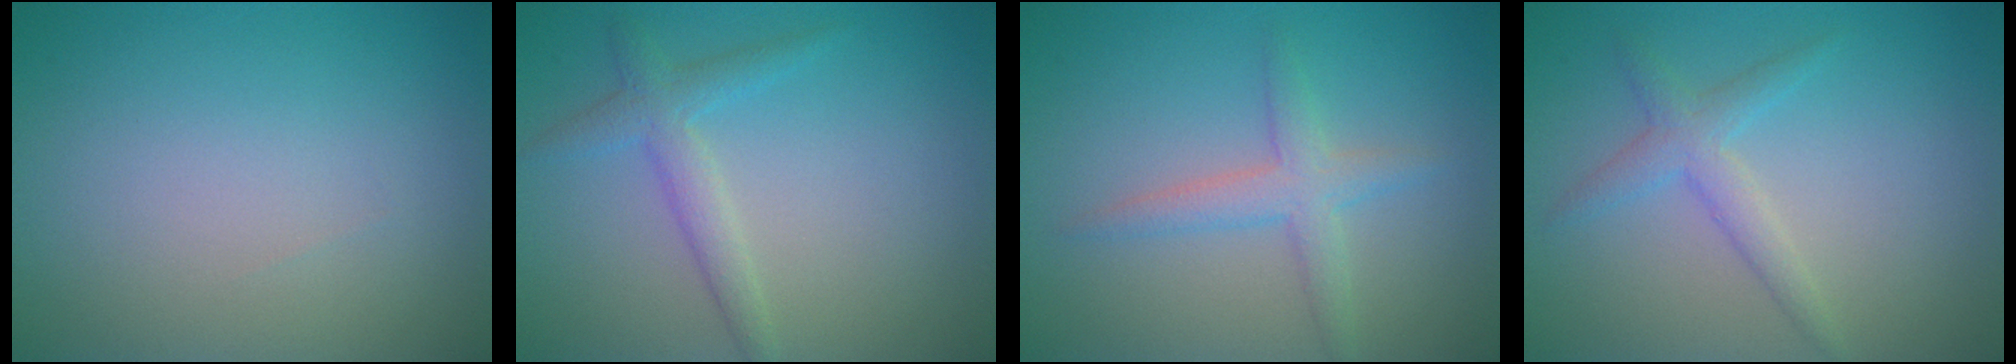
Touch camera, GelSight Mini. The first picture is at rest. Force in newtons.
{"total": 2.4, "press": 2.4, "slide": 0.1}
{"total": 2.5, "press": 2.5, "slide": 0.2}
{"total": 2.3, "press": 2.3, "slide": 0.2}